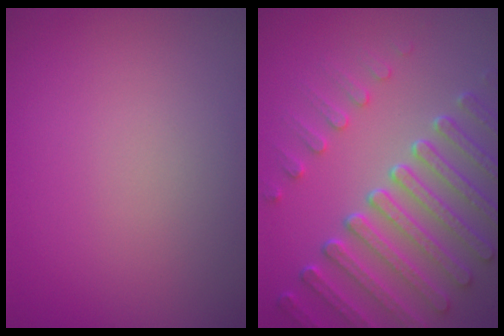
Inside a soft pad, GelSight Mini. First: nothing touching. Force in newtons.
{"total": 7.4, "press": 5.6, "slide": 4.8}